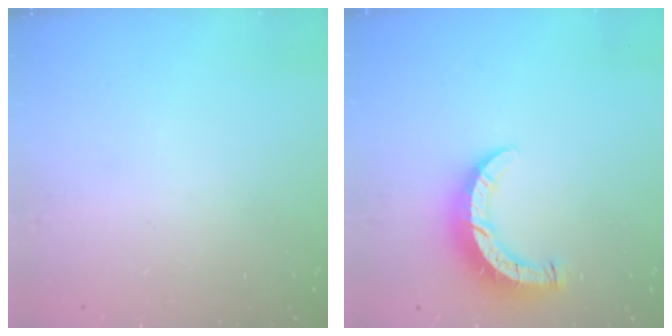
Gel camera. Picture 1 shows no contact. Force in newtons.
{"total": 7.8, "press": 7.8, "slide": 0.6}